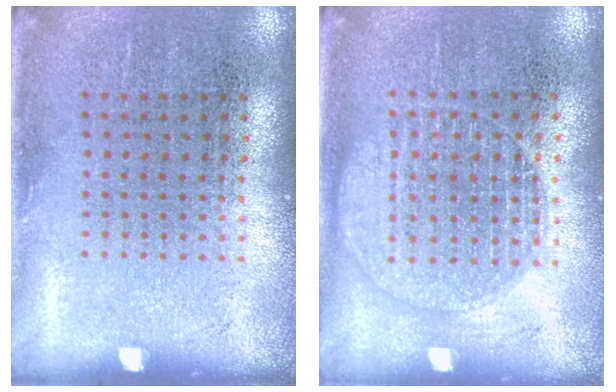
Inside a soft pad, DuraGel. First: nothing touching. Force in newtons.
{"total": 1.3, "press": 1.3, "slide": 0.4}